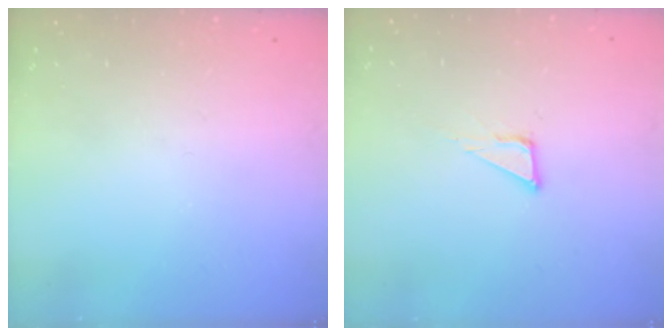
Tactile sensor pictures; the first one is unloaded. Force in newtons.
{"total": 1.9, "press": 1.9, "slide": 0.1}